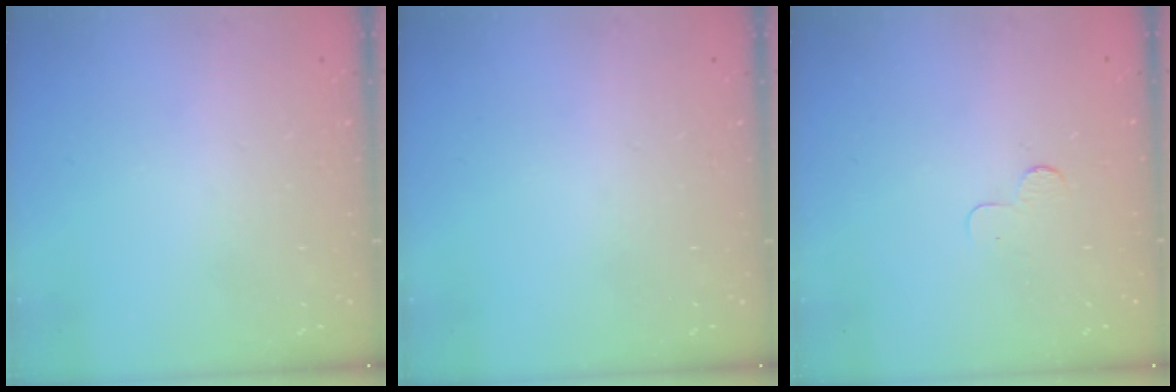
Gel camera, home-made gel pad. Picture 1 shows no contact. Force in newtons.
{"total": 0.0}
{"total": 2.3, "press": 2.3, "slide": 0.2}